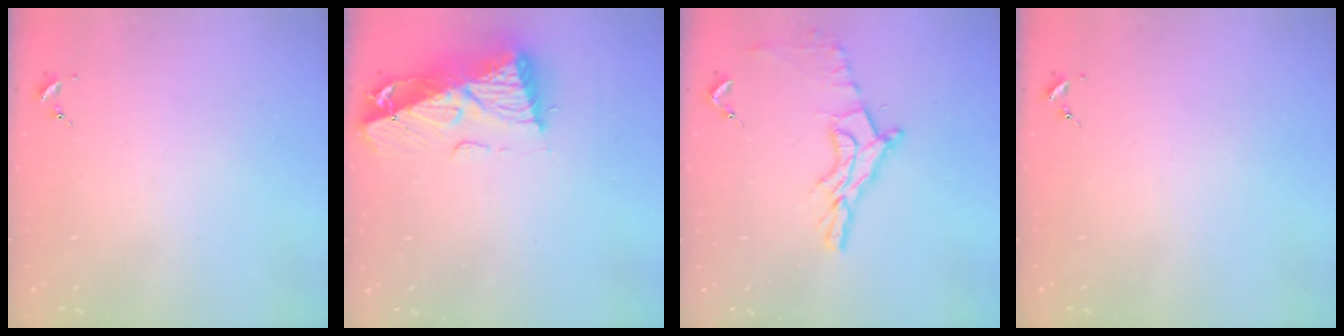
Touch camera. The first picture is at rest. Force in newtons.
{"total": 12.8, "press": 12.8, "slide": 1.2}
{"total": 14.4, "press": 14.4, "slide": 1.1}
{"total": 0.0}